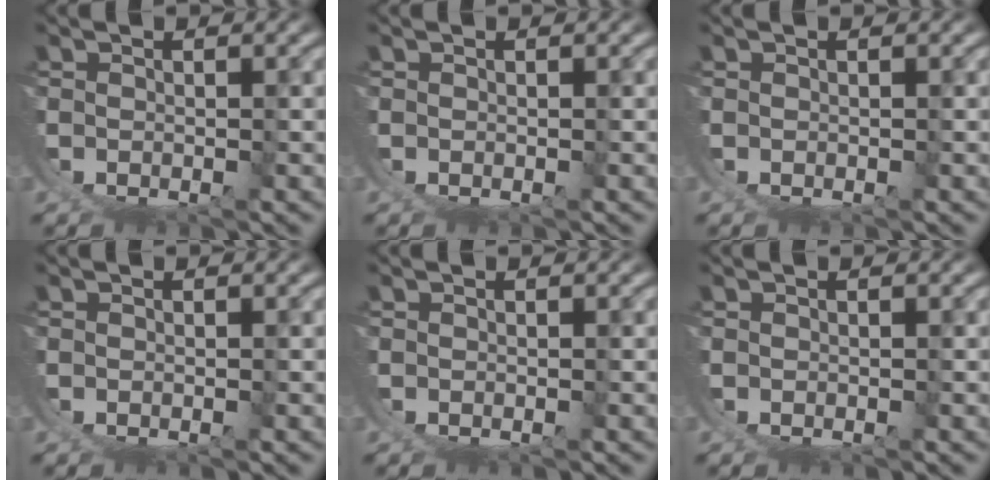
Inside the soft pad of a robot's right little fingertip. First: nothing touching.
{"total": 0.0}
{"total": 0.0}
{"total": 0.0}
{"total": 0.0}
{"total": 0.0}